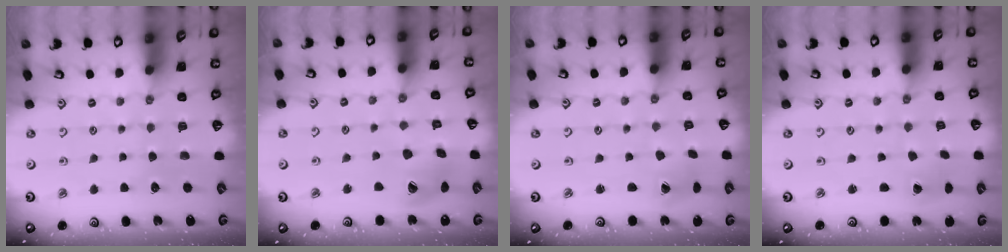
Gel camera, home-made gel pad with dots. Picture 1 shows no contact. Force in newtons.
{"total": 11.4, "press": 11.3, "slide": 1.3}
{"total": 2.4, "press": 2.4, "slide": 0.3}
{"total": 2.1, "press": 2.1, "slide": 0.1}